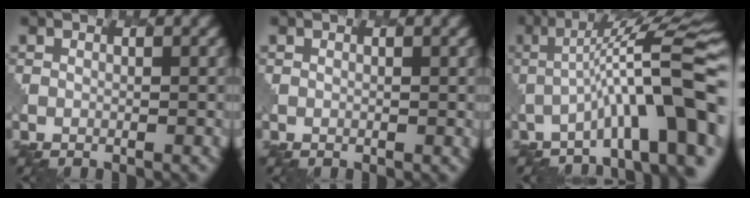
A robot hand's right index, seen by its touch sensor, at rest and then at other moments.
{"total": 0.0}
{"total": 11.5, "force": [-3.3, 2.3, 10.8], "torque": [-0.144, 0.027, -0.047]}